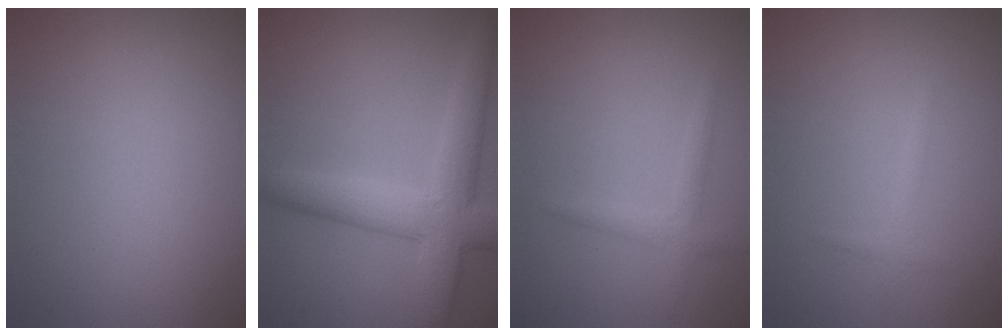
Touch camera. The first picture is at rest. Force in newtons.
{"total": 6.0, "press": 6.0, "slide": 0.3}
{"total": 1.6, "press": 1.6, "slide": 0.0}
{"total": 0.9, "press": 0.9, "slide": 0.0}